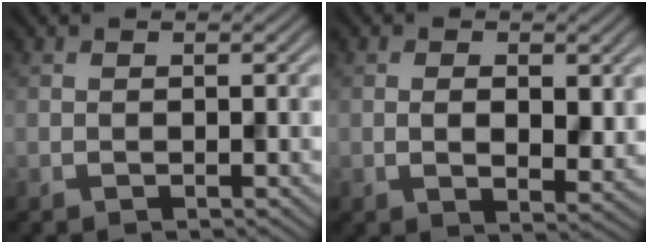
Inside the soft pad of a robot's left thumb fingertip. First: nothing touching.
{"total": 5.3, "force": [0.1, 2.7, 4.5], "torque": [-0.075, -0.013, 0.011]}